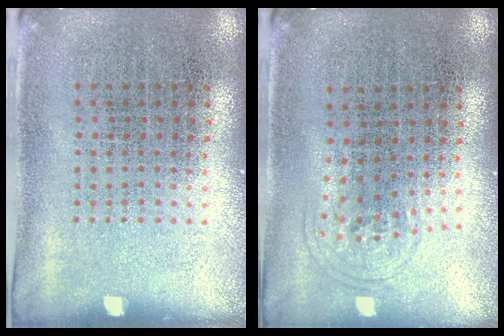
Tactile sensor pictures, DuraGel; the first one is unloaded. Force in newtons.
{"total": 0.9, "press": 0.7, "slide": 0.6}